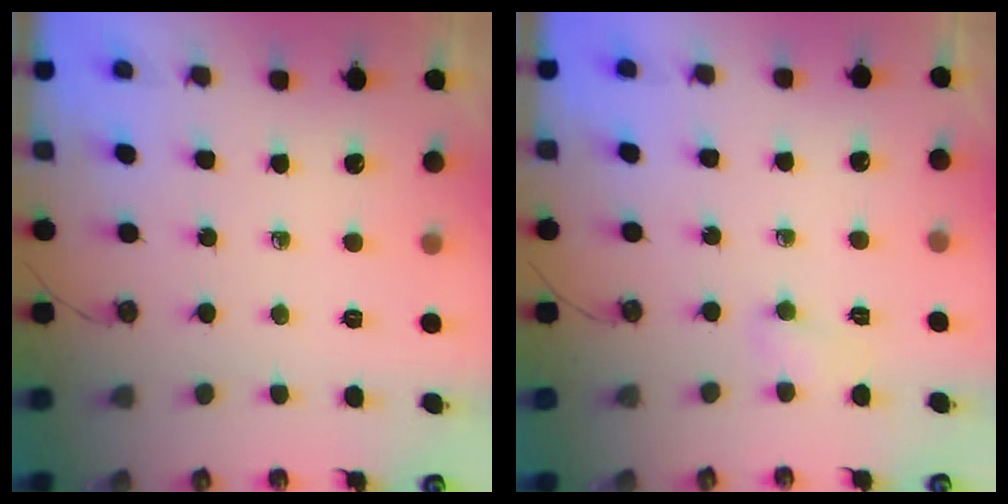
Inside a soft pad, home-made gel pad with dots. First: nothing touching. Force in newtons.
{"total": 11.7, "press": 4.7, "slide": 10.7}